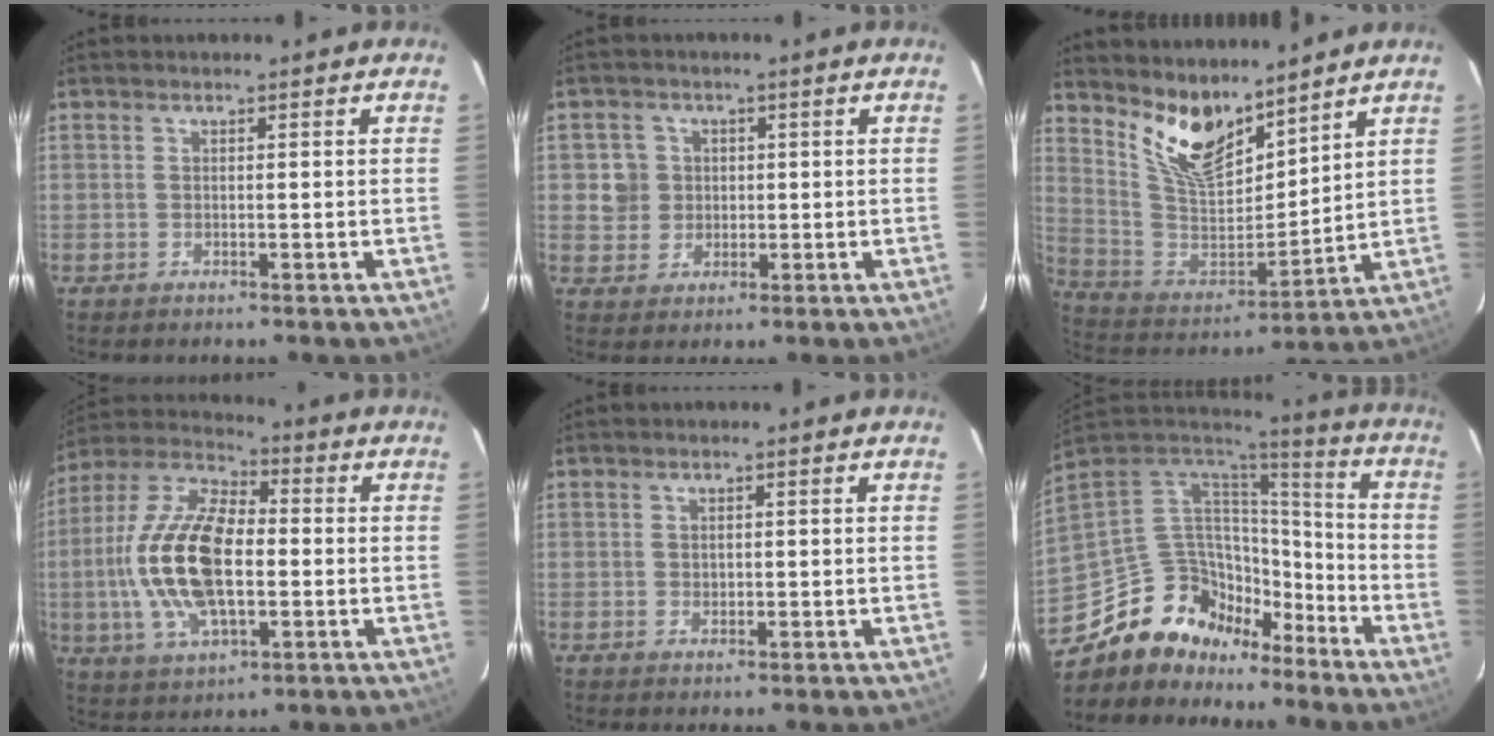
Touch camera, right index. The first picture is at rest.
{"total": 4.5, "force": [0.6, 4.5, 0.5], "torque": [0.001, 0.014, 0.013]}
{"total": 13.1, "force": [10.1, 4.8, 6.8], "torque": [-0.138, -0.016, 0.204]}
{"total": 18.8, "force": [-1.7, 9.0, 16.4], "torque": [-0.340, 0.007, -0.033]}
{"total": 0.8, "force": [0.1, 0.8, 0.3], "torque": [-0.002, 0.001, 0.004]}
{"total": 17.2, "force": [-11.9, 10.7, 6.5], "torque": [-0.143, 0.030, -0.195]}